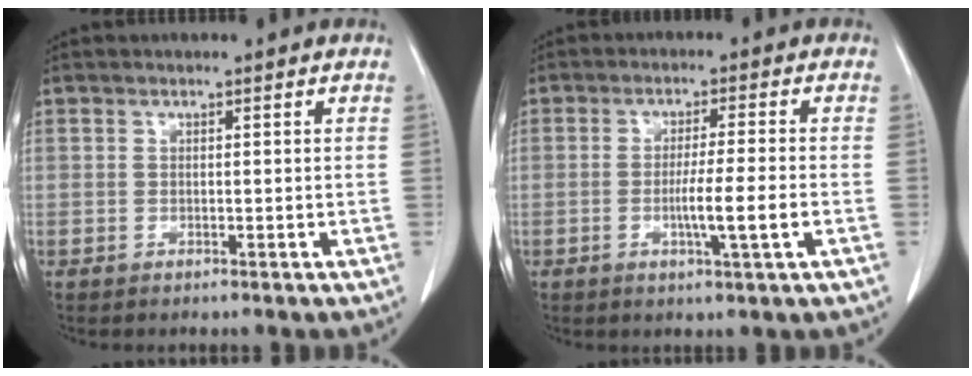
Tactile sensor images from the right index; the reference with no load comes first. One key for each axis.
{"total": 6.1, "fx": -1.5, "fy": -0.6, "fz": 5.8, "tx": -0.098, "ty": -0.009, "tz": -0.025}